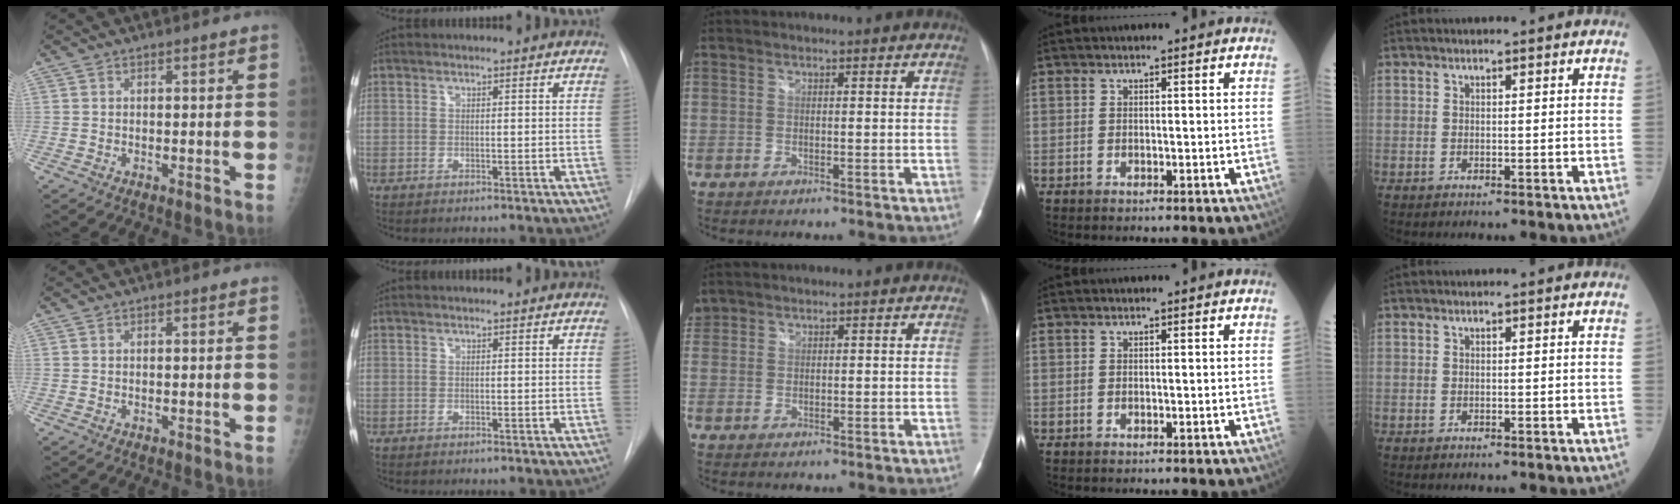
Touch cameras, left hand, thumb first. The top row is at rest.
{"middle": {"total": 2.0, "force": [1.6, 1.2, 0.0], "torque": [-0.004, 0.014, 0.032]}}